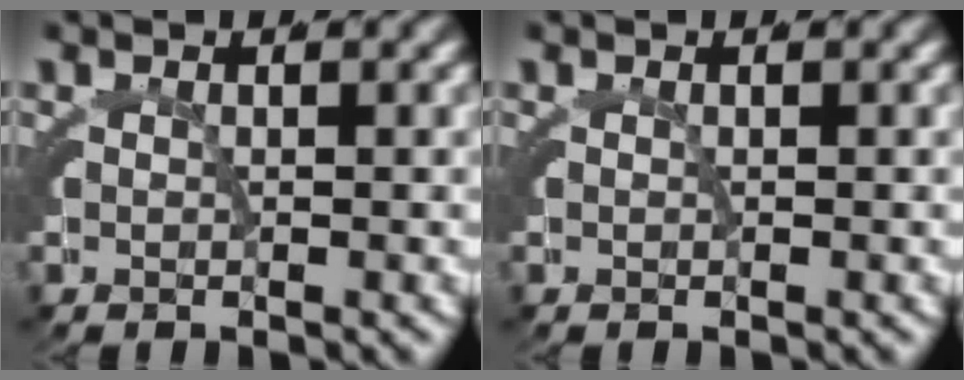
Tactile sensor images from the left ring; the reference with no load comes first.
{"total": 0.0}